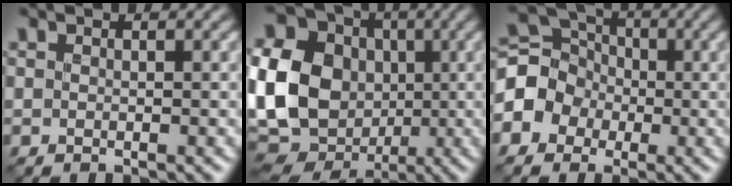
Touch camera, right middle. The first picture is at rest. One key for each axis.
{"total": 22.3, "fx": -2.2, "fy": 19.5, "fz": 10.5, "tx": -0.243, "ty": 0.017, "tz": -0.085}
{"total": 5.8, "fx": -1.5, "fy": 5.1, "fz": 2.2, "tx": -0.038, "ty": 0.000, "tz": -0.056}